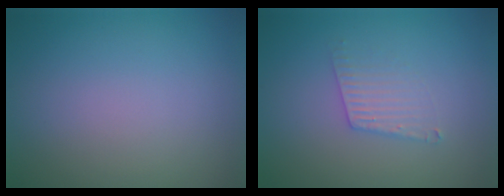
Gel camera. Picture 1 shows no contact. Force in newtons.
{"total": 2.0, "press": 2.0, "slide": 0.1}